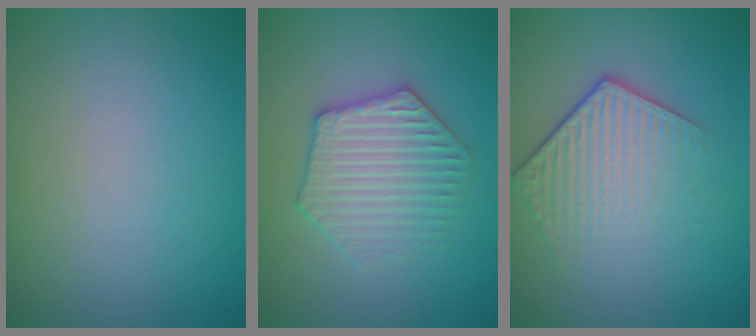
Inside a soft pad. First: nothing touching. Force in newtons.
{"total": 4.0, "press": 3.9, "slide": 0.9}
{"total": 4.4, "press": 3.1, "slide": 3.1}